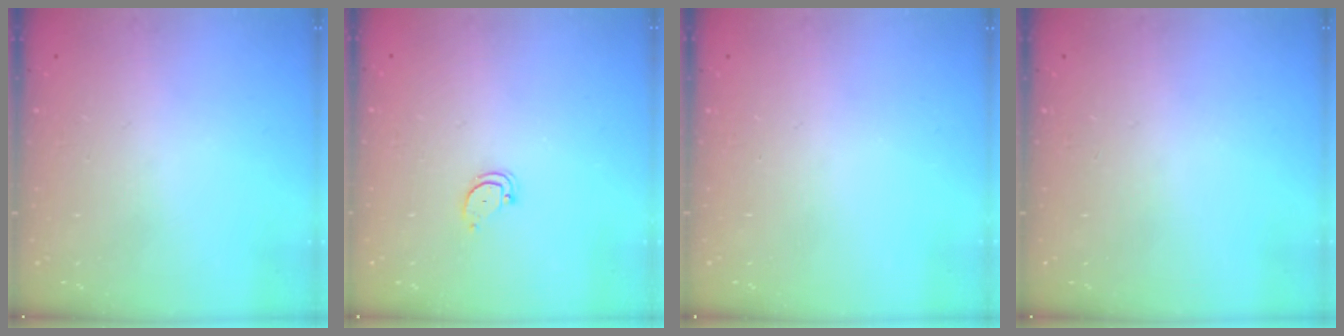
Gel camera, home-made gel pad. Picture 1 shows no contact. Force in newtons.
{"total": 2.4, "press": 2.4, "slide": 0.2}
{"total": 0.0}
{"total": 0.0}